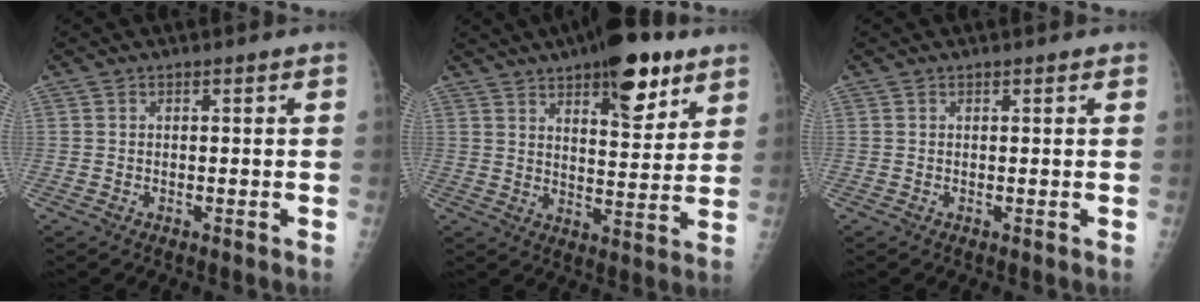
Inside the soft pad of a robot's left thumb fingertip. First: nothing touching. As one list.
[{"total": 15.2, "force": [9.1, 5.7, 10.7], "torque": [-0.115, -0.043, 0.133]}, {"total": 0.6, "force": [0.5, 0.3, 0.2], "torque": [-0.003, -0.003, 0.005]}]